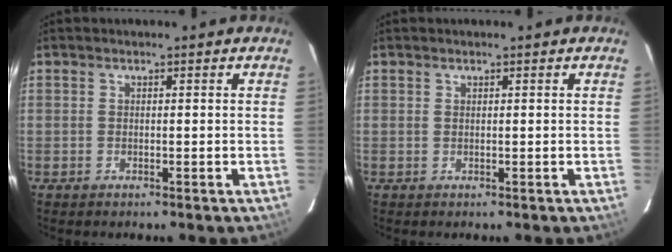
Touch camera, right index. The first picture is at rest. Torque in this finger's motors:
{"motor_torque": [0.06, 0.03, 0.03, -0.01]}